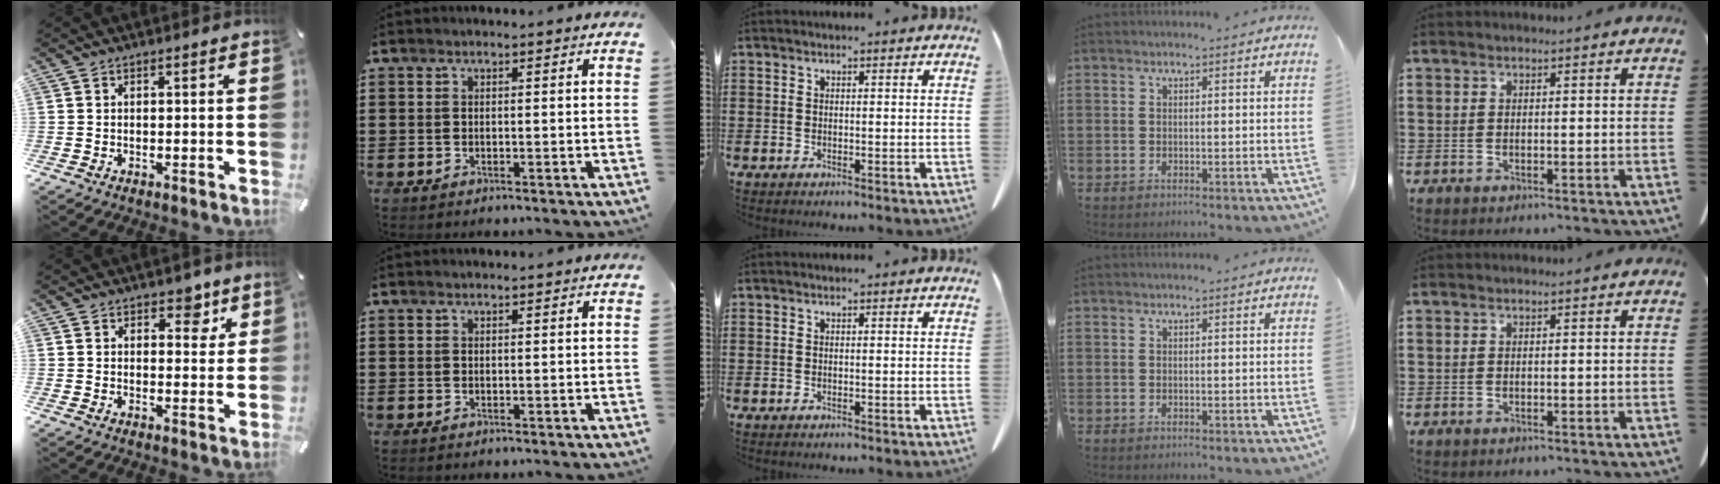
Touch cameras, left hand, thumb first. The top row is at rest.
{"thumb": {"total": 5.5, "force": [3.3, 3.5, 2.8], "torque": [-0.009, -0.018, 0.047]}}